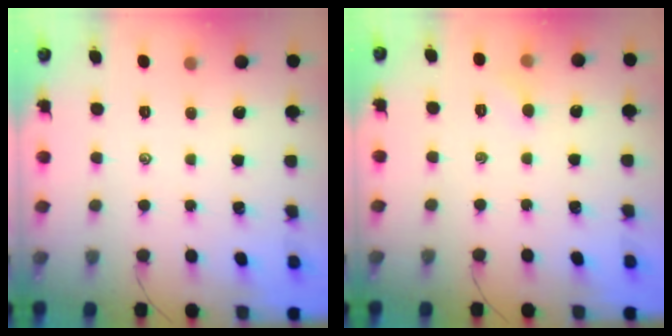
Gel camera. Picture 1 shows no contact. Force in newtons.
{"total": 3.7, "press": 3.5, "slide": 1.2}